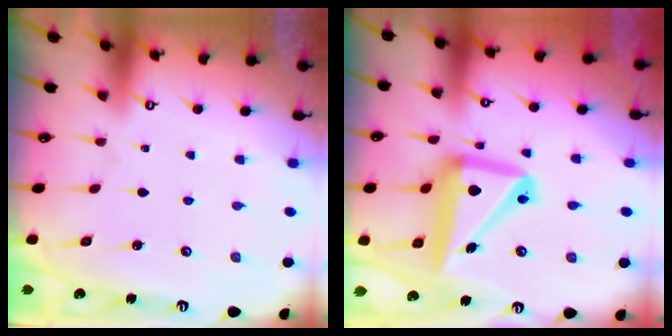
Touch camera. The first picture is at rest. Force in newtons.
{"total": 16.0, "press": 15.9, "slide": 2.0}